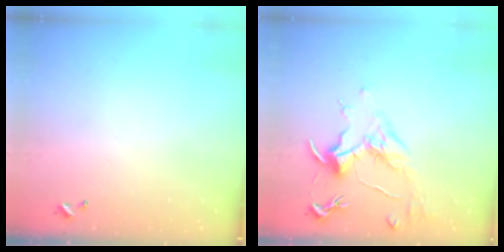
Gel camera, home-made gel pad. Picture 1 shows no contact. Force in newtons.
{"total": 1.6, "press": 1.3, "slide": 0.9}